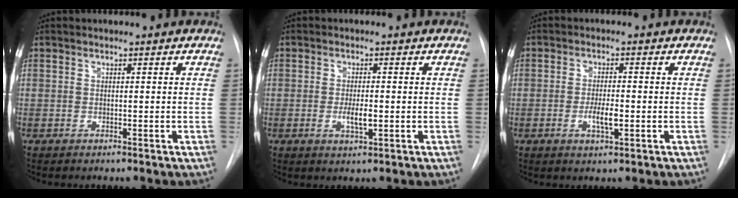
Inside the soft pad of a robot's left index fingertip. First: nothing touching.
{"total": 2.9, "force": [-0.5, 0.8, 2.7], "torque": [-0.051, -0.002, -0.007]}
{"total": 3.5, "force": [-0.9, 0.9, 3.2], "torque": [-0.061, -0.001, -0.014]}